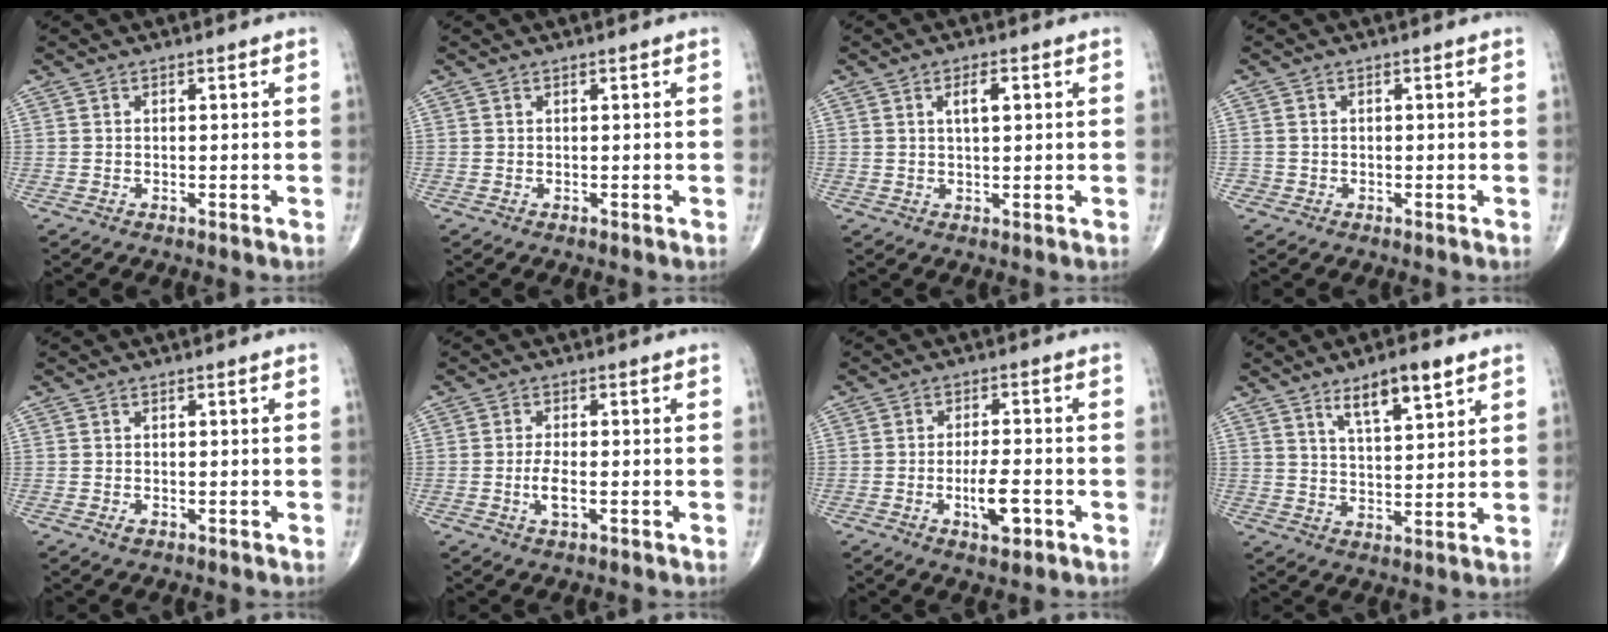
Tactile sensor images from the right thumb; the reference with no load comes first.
{"total": 0.0}
{"total": 3.4, "force": [1.2, 1.3, 3.0], "torque": [-0.049, -0.002, 0.019]}
{"total": 0.8, "force": [-0.2, 0.7, 0.0], "torque": [0.007, 0.005, -0.006]}
{"total": 0.9, "force": [-0.4, 0.6, 0.6], "torque": [-0.009, -0.001, -0.006]}
{"total": 3.6, "force": [-0.9, 1.4, 3.2], "torque": [-0.063, -0.001, -0.018]}
{"total": 6.4, "force": [-2.3, 2.3, 5.6], "torque": [-0.088, 0.008, -0.035]}
{"total": 8.8, "force": [5.4, 2.5, 6.5], "torque": [-0.099, -0.028, 0.094]}